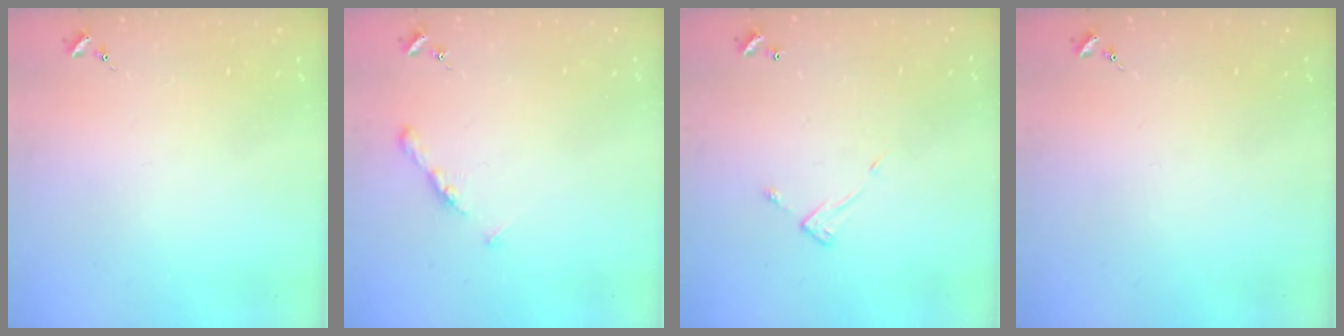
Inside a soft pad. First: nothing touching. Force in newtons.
{"total": 5.3, "press": 5.2, "slide": 0.6}
{"total": 5.5, "press": 5.5, "slide": 0.2}
{"total": 0.0}